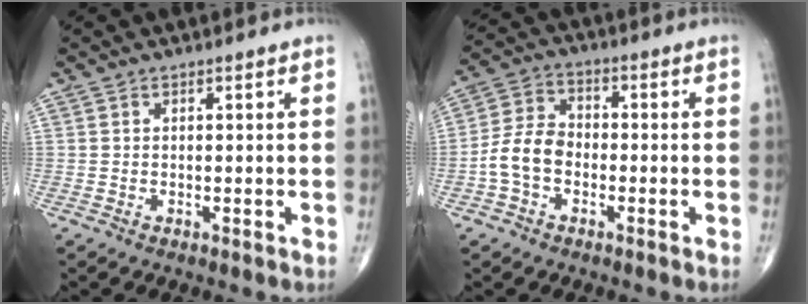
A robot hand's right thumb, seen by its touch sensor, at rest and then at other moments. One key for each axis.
{"total": 7.9, "fx": -2.2, "fy": 5.6, "fz": 5.1, "tx": -0.093, "ty": 0.029, "tz": -0.054}